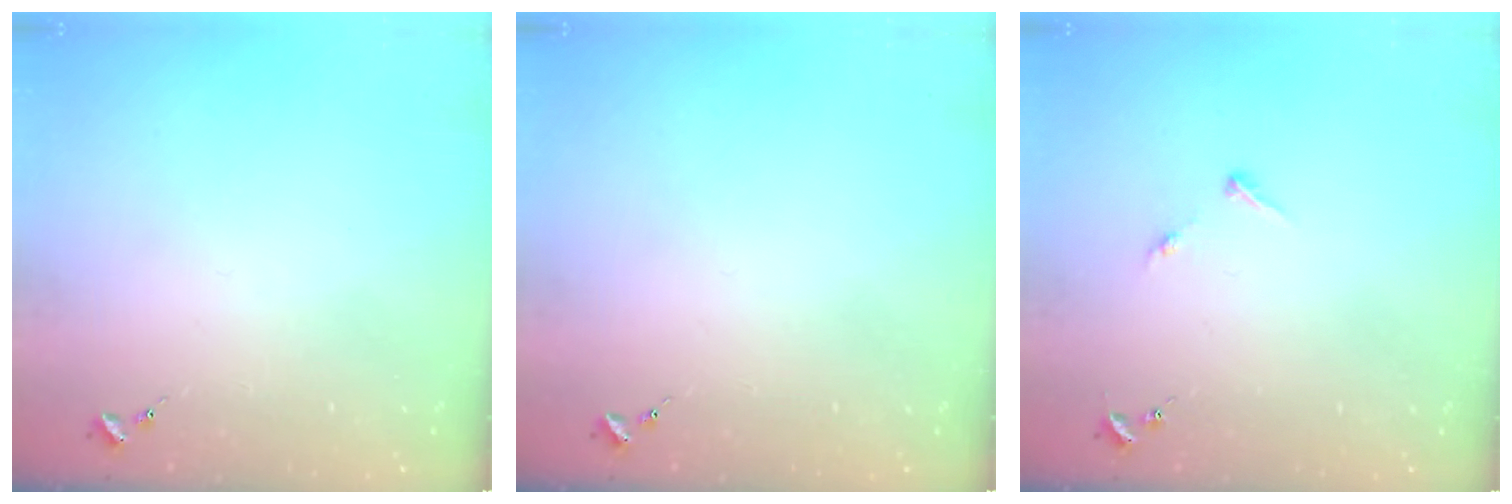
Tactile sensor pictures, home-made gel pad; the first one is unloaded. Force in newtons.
{"total": 0.0}
{"total": 5.2, "press": 5.2, "slide": 0.6}